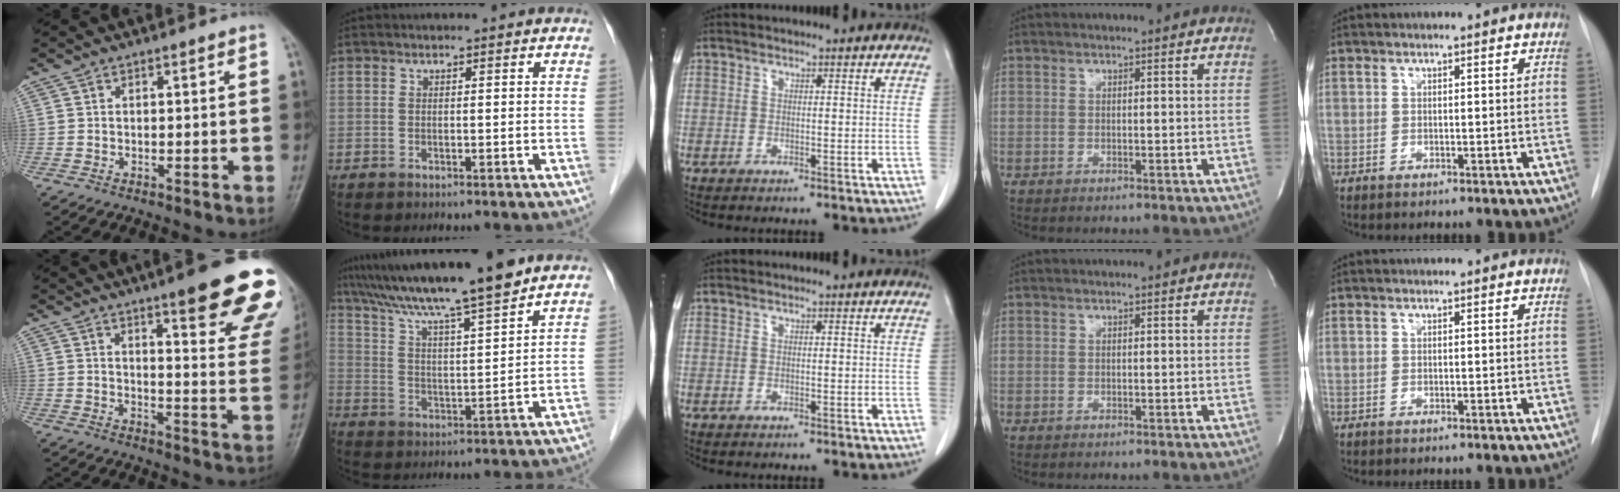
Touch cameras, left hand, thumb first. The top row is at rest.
{"thumb": {"total": 20.7, "force": [13.1, 3.9, 15.6], "torque": [-0.169, -0.057, 0.161]}, "index": {"total": 15.3, "force": [12.8, -0.6, 8.4], "torque": [-0.144, 0.012, 0.211]}}